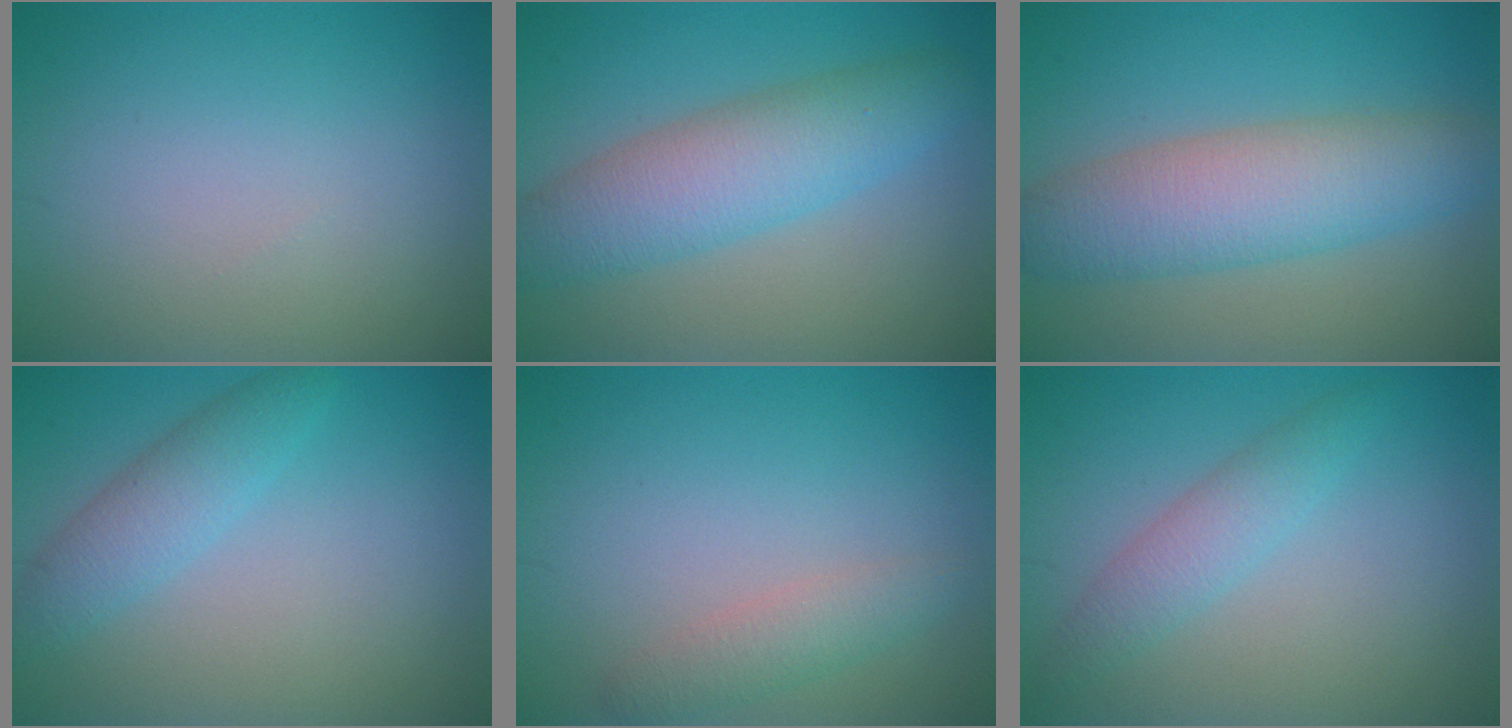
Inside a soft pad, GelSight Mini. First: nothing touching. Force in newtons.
{"total": 6.2, "press": 6.2, "slide": 0.1}
{"total": 6.9, "press": 6.9, "slide": 0.3}
{"total": 3.0, "press": 3.0, "slide": 0.1}
{"total": 2.1, "press": 2.1, "slide": 0.1}
{"total": 2.5, "press": 2.5, "slide": 0.1}